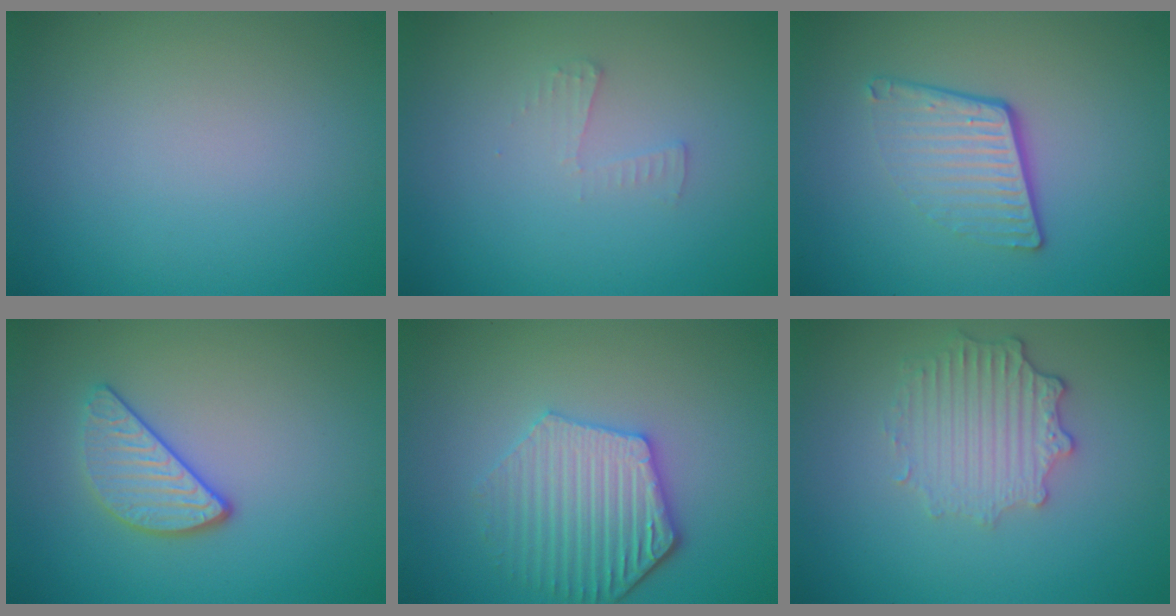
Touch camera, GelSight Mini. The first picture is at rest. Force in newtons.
{"total": 1.0, "press": 1.0, "slide": 0.0}
{"total": 4.2, "press": 2.7, "slide": 3.2}
{"total": 3.0, "press": 2.6, "slide": 1.3}
{"total": 4.8, "press": 4.2, "slide": 2.4}
{"total": 3.7, "press": 3.0, "slide": 2.2}